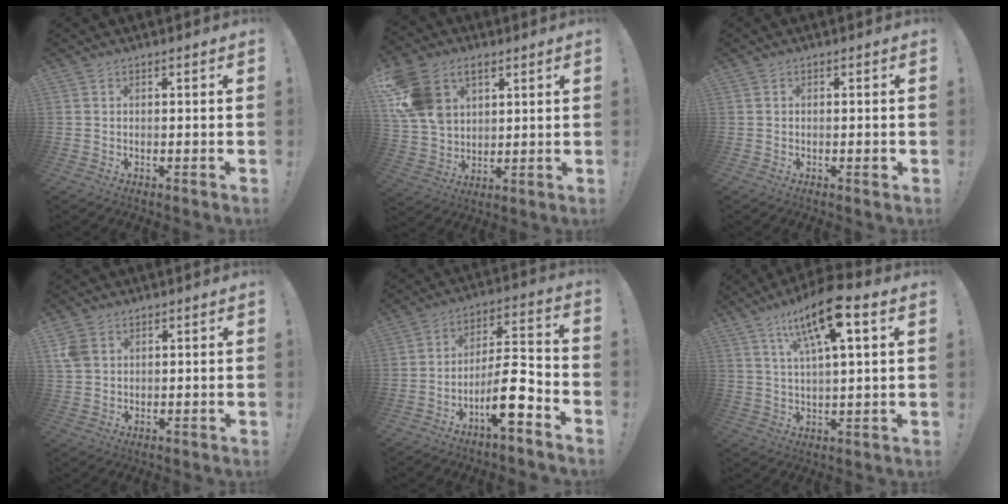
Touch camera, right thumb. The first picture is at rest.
{"total": 15.1, "force": [7.2, 10.6, 8.0], "torque": [-0.159, -0.027, 0.143]}
{"total": 0.9, "force": [-0.3, 0.1, 0.8], "torque": [-0.003, -0.002, -0.006]}
{"total": 4.9, "force": [2.4, 3.7, 2.3], "torque": [-0.049, -0.001, 0.047]}
{"total": 13.4, "force": [-6.6, 3.5, 11.1], "torque": [-0.178, 0.034, -0.108]}
{"total": 14.4, "force": [7.3, 3.6, 11.9], "torque": [-0.194, -0.028, 0.115]}